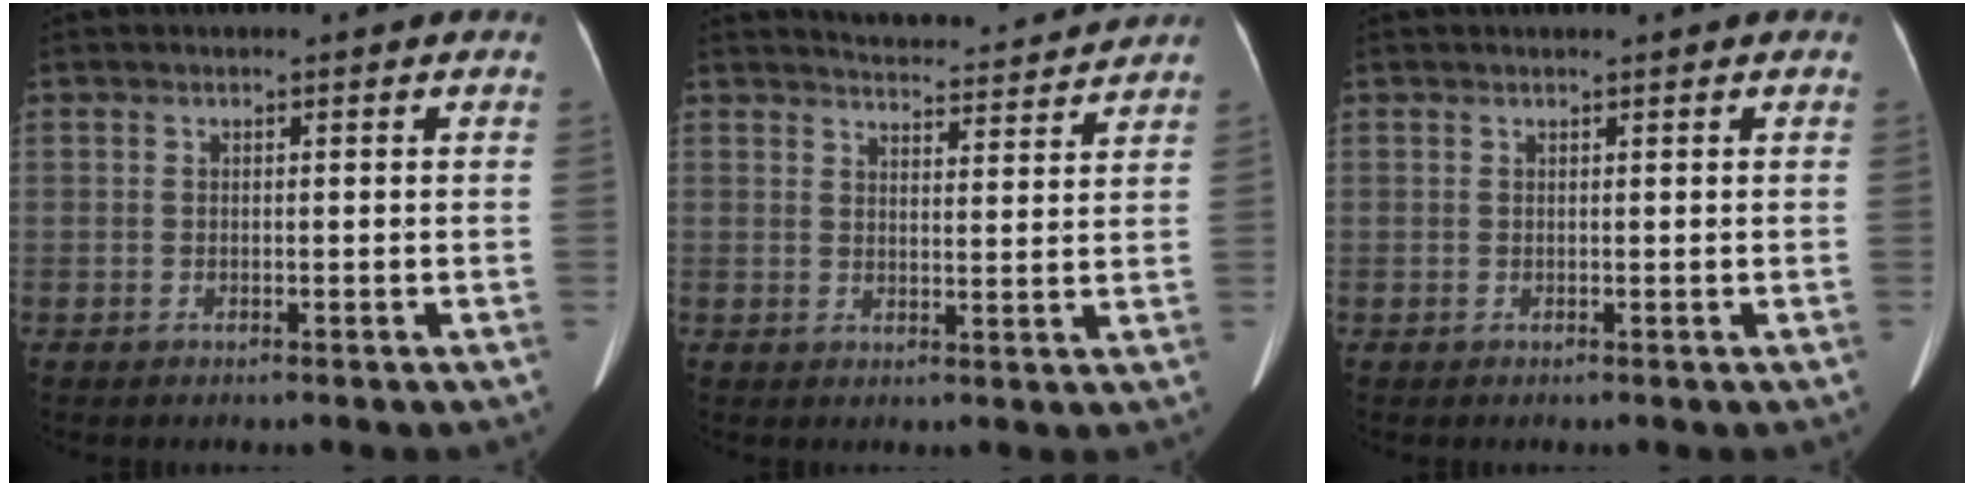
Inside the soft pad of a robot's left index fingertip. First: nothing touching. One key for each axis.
{"total": 9.7, "fx": 9.6, "fy": 0.3, "fz": 1.8, "tx": -0.033, "ty": 0.003, "tz": 0.123}
{"total": 1.2, "fx": 1.0, "fy": 0.0, "fz": 0.7, "tx": -0.011, "ty": 0.012, "tz": 0.014}